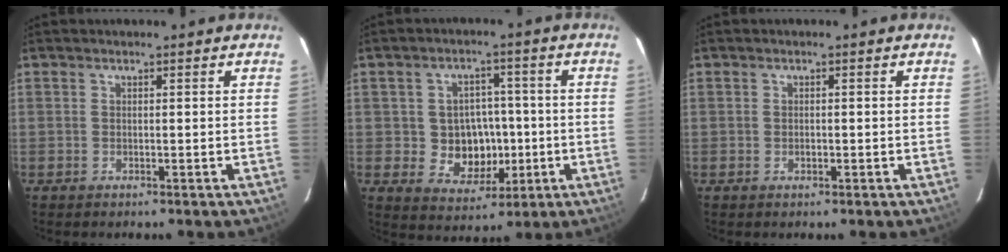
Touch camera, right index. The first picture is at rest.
{"total": 8.8, "force": [-1.3, 7.7, 4.0], "torque": [-0.089, 0.011, -0.005]}
{"total": 0.8, "force": [-0.3, 0.6, 0.4], "torque": [-0.005, 0.001, -0.004]}